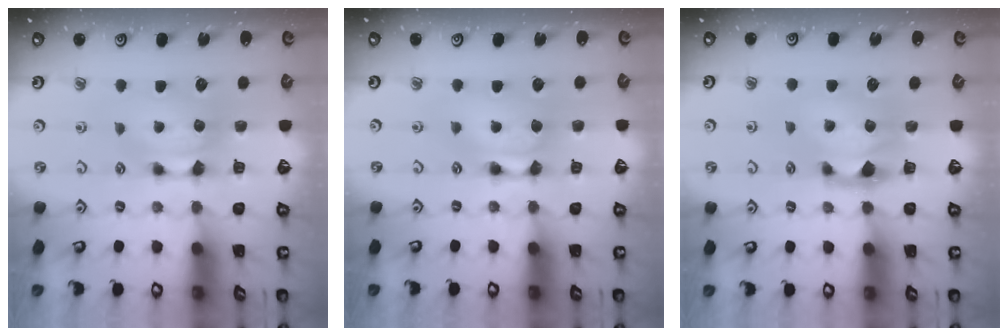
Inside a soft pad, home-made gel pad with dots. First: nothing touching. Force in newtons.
{"total": 1.7, "press": 1.7, "slide": 0.1}
{"total": 1.3, "press": 0.6, "slide": 1.2}